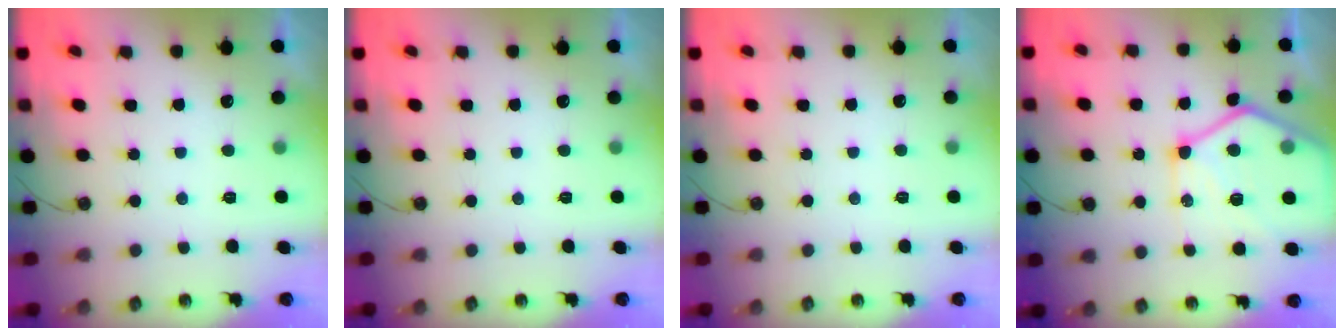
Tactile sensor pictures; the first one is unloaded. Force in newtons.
{"total": 0.0}
{"total": 1.7, "press": 1.7, "slide": 0.3}
{"total": 19.6, "press": 19.5, "slide": 1.9}